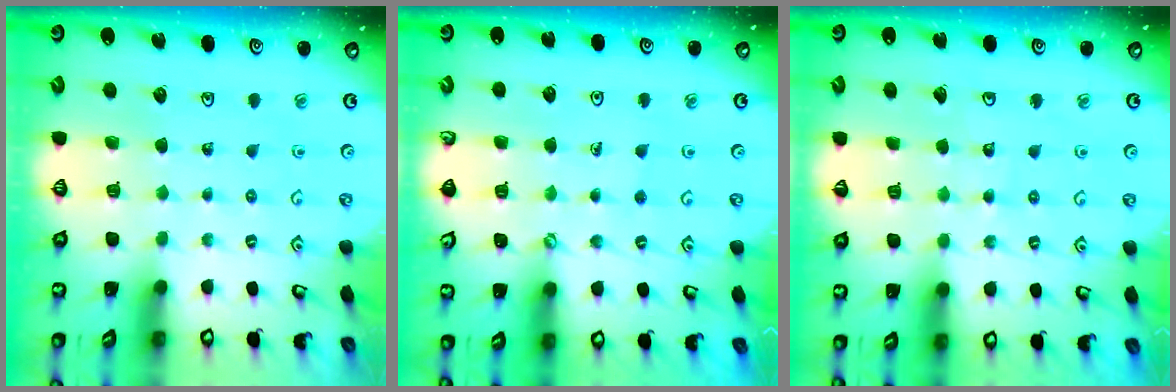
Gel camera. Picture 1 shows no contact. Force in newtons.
{"total": 1.9, "press": 1.9, "slide": 0.1}
{"total": 4.2, "press": 4.2, "slide": 0.4}